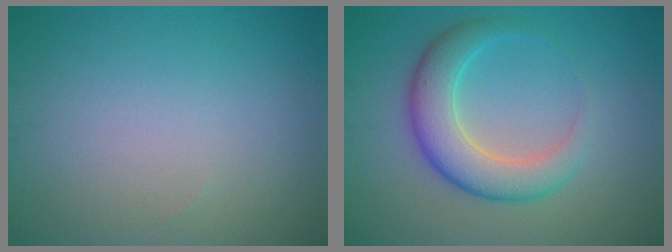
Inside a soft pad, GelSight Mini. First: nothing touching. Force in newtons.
{"total": 5.4, "press": 5.4, "slide": 0.2}